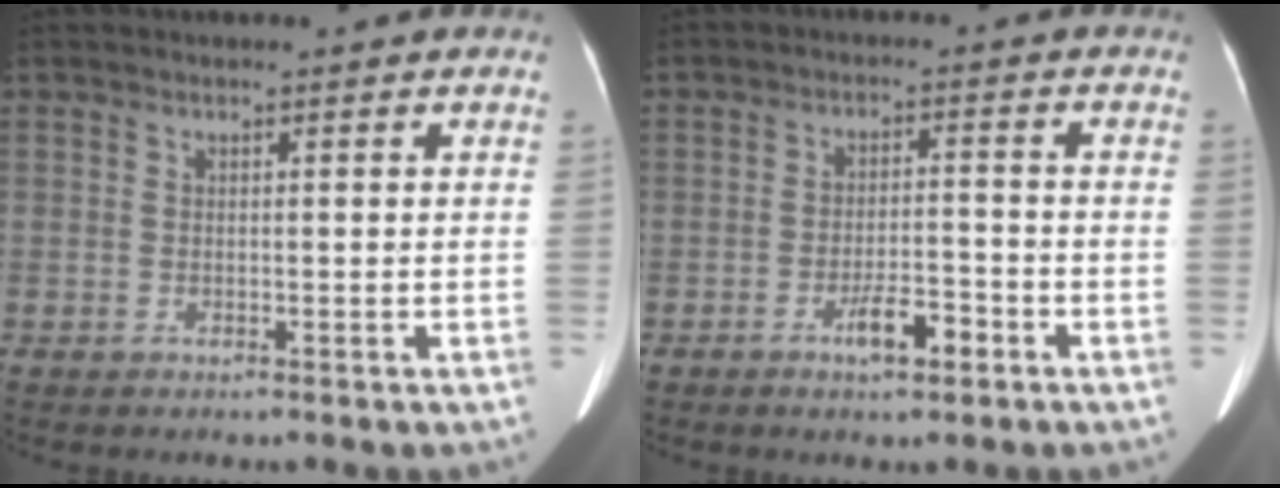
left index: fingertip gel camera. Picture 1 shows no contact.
{"total": 4.8, "force": [-2.8, 1.2, 3.7], "torque": [-0.066, 0.001, -0.047]}